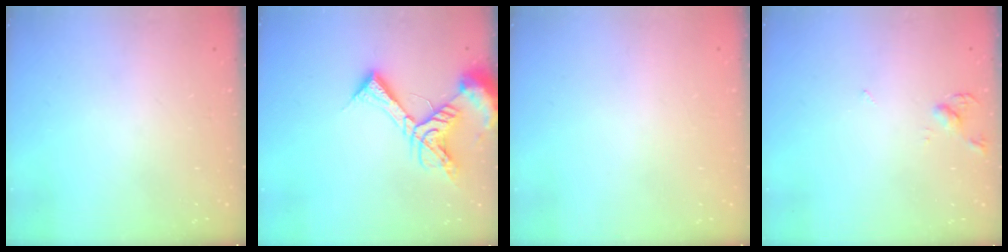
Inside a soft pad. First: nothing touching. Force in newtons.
{"total": 13.0, "press": 12.9, "slide": 1.6}
{"total": 1.8, "press": 1.8, "slide": 0.1}
{"total": 4.0, "press": 3.9, "slide": 0.8}